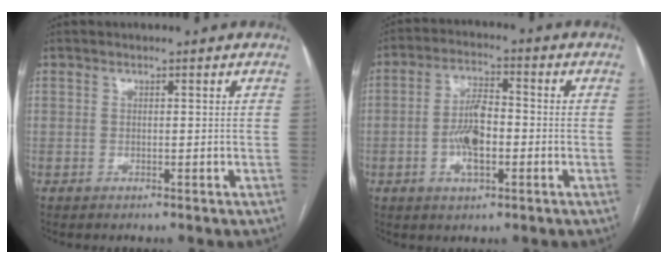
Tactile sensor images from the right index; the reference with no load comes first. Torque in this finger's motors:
{"motor_torque": [1.36, -0.12, 0.61, 0.14]}